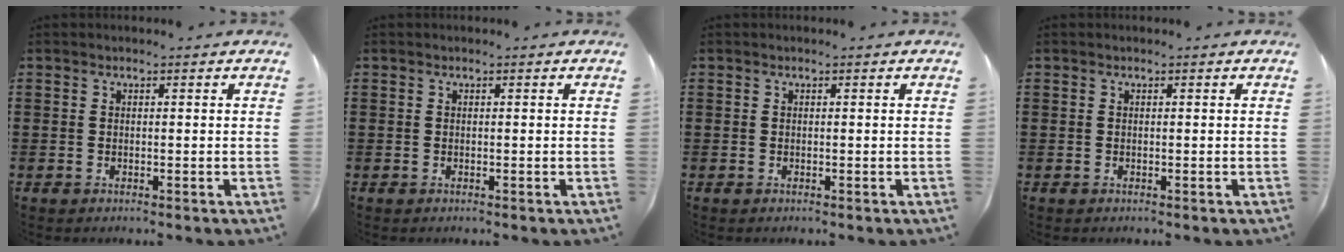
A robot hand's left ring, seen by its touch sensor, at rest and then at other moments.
{"total": 0.0}
{"total": 0.0}
{"total": 0.0}